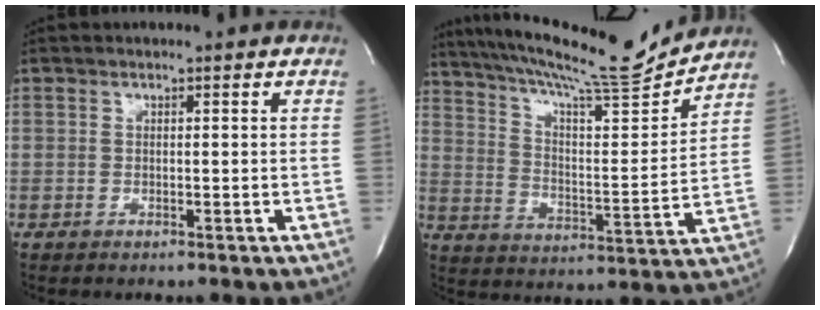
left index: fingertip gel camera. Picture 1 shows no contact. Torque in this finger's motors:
{"motor_torque": [1.07, -1.07, 0.14, 0.12]}